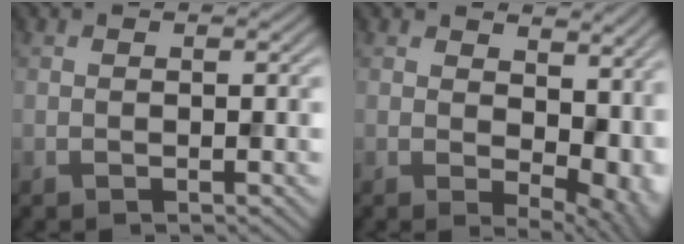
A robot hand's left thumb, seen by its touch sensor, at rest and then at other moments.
{"total": 8.7, "force": [2.5, 5.4, 6.4], "torque": [-0.095, -0.019, 0.058]}